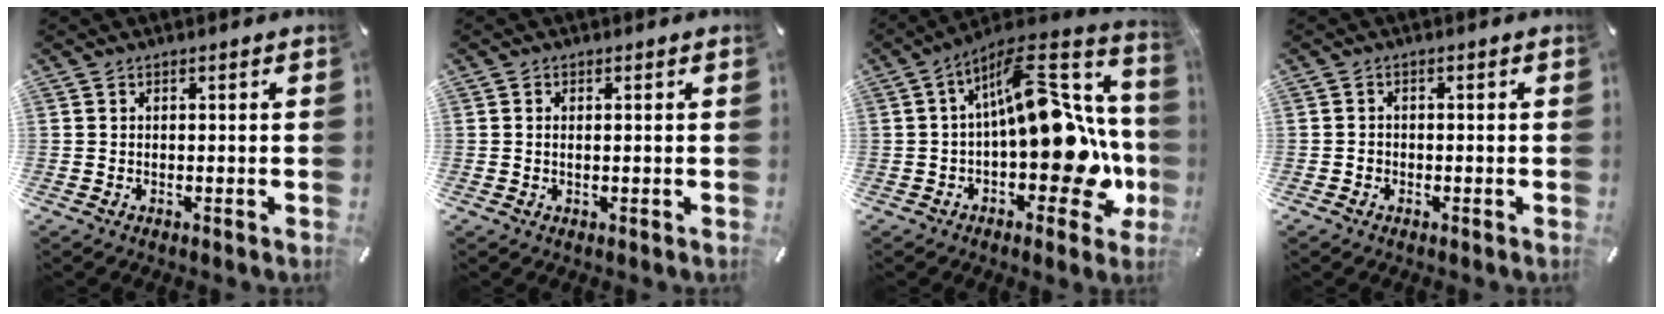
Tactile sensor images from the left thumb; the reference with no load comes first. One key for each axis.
{"total": 0.8, "fx": 0.1, "fy": 0.5, "fz": 0.6, "tx": -0.014, "ty": 0.002, "tz": 0.001}
{"total": 19.2, "fx": -0.3, "fy": 10.4, "fz": 16.1, "tx": -0.202, "ty": -0.006, "tz": 0.001}
{"total": 1.2, "fx": -0.6, "fy": 1.0, "fz": 0.1, "tx": -0.002, "ty": 0.006, "tz": -0.015}